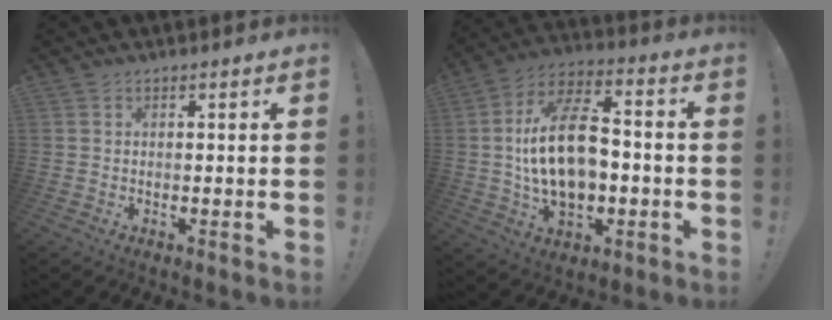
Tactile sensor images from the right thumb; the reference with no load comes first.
{"total": 20.2, "force": [-0.8, 12.1, 16.2], "torque": [-0.286, 0.008, -0.016]}